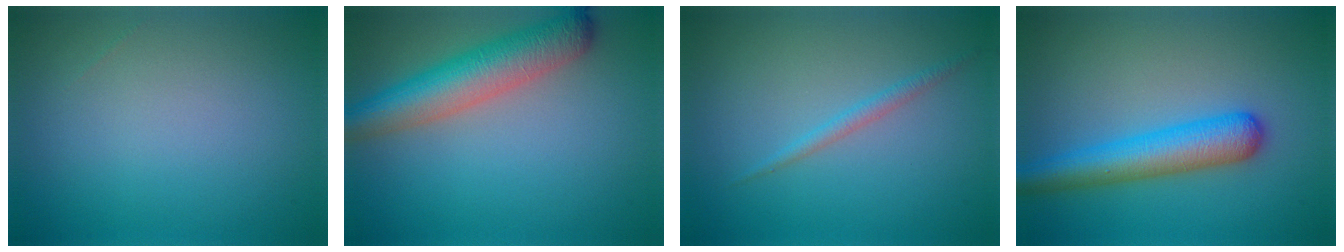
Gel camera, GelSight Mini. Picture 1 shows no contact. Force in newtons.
{"total": 6.1, "press": 6.1, "slide": 0.3}
{"total": 1.2, "press": 1.2, "slide": 0.1}
{"total": 5.3, "press": 5.3, "slide": 0.2}